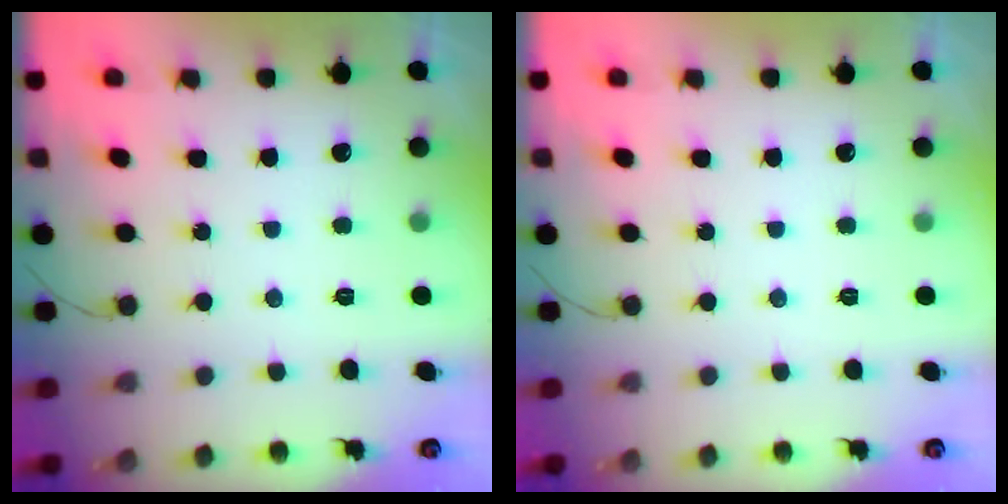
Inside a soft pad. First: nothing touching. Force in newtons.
{"total": 0.0}